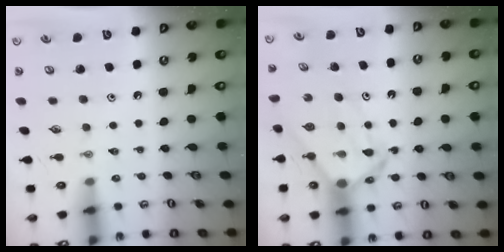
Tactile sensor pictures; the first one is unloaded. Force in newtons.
{"total": 8.5, "press": 8.5, "slide": 0.7}